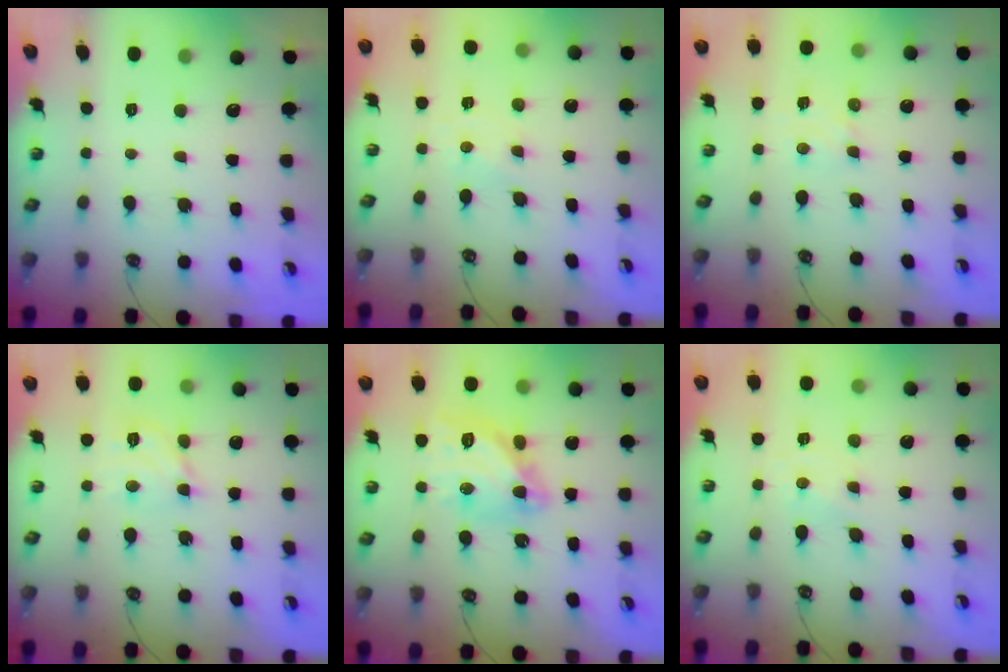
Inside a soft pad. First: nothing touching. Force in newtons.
{"total": 0.0}
{"total": 2.2, "press": 2.2, "slide": 0.3}
{"total": 10.7, "press": 10.6, "slide": 1.4}
{"total": 15.2, "press": 15.1, "slide": 1.5}
{"total": 0.0}